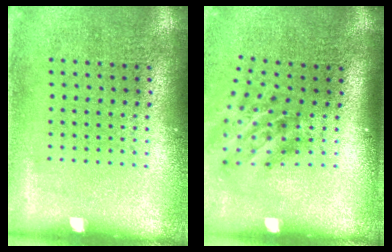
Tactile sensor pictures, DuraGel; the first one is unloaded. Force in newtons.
{"total": 1.9, "press": 1.1, "slide": 1.5}